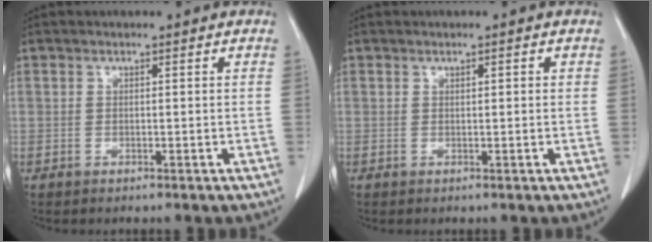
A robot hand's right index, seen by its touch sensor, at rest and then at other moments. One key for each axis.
{"total": 0.8, "fx": 0.3, "fy": 0.2, "fz": 0.6, "tx": -0.011, "ty": 0.001, "tz": 0.006}